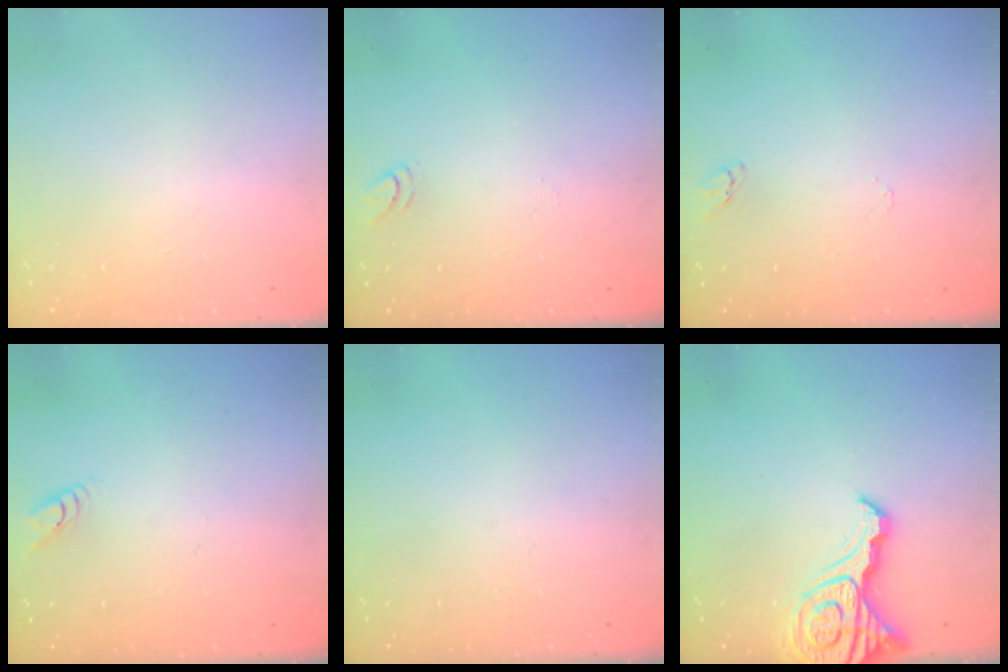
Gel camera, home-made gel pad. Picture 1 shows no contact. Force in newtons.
{"total": 4.6, "press": 4.5, "slide": 0.5}
{"total": 2.9, "press": 2.9, "slide": 0.2}
{"total": 2.8, "press": 2.8, "slide": 0.3}
{"total": 0.0}
{"total": 12.8, "press": 12.7, "slide": 1.2}